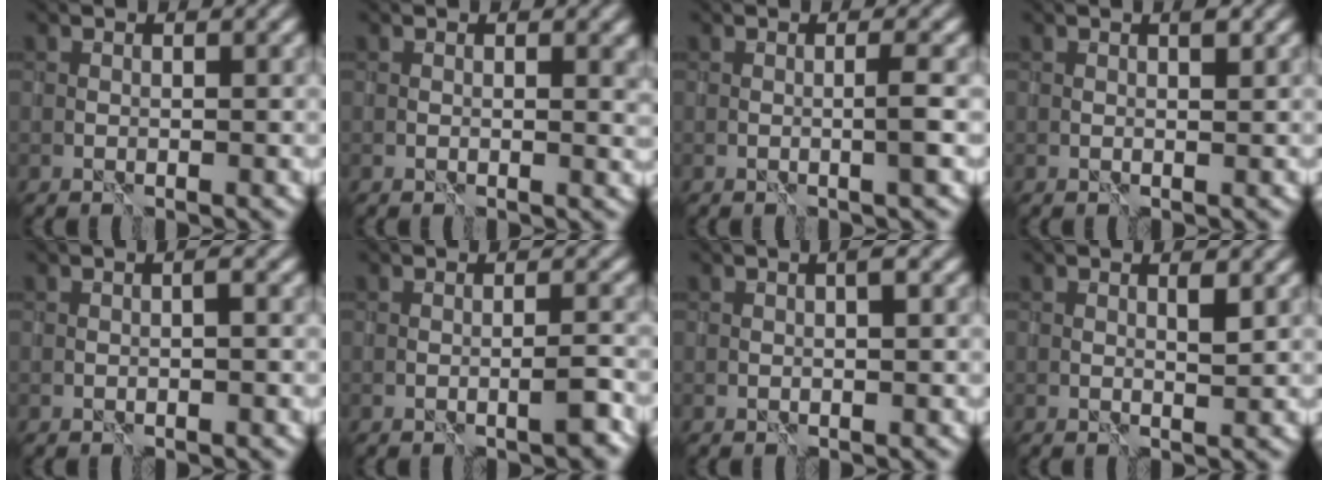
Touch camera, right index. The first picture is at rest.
{"total": 1.5, "force": [0.4, 0.5, 1.4], "torque": [-0.014, -0.002, 0.008]}
{"total": 1.4, "force": [-0.2, 0.1, 1.4], "torque": [-0.025, -0.002, -0.006]}
{"total": 1.0, "force": [0.5, 0.2, 0.9], "torque": [-0.012, 0.001, 0.009]}
{"total": 0.9, "force": [-0.3, 0.0, 0.8], "torque": [-0.014, 0.001, -0.003]}
{"total": 2.1, "force": [-0.8, 0.2, 2.0], "torque": [-0.030, 0.002, -0.012]}
{"total": 1.0, "force": [0.1, 0.0, 1.0], "torque": [-0.016, 0.004, 0.003]}
{"total": 0.9, "force": [0.5, 0.1, 0.8], "torque": [-0.013, -0.001, 0.007]}